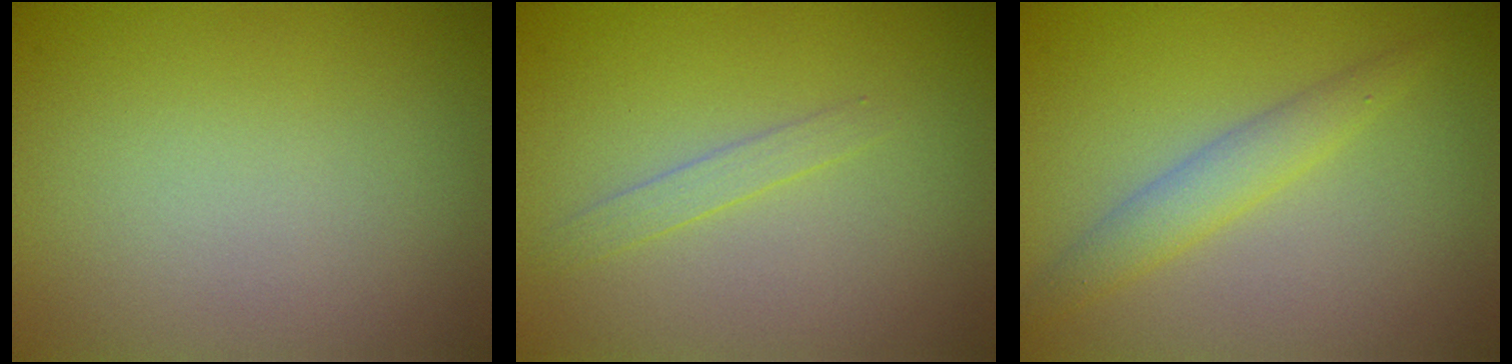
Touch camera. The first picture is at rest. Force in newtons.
{"total": 1.1, "press": 1.1, "slide": 0.1}
{"total": 2.5, "press": 2.5, "slide": 0.2}